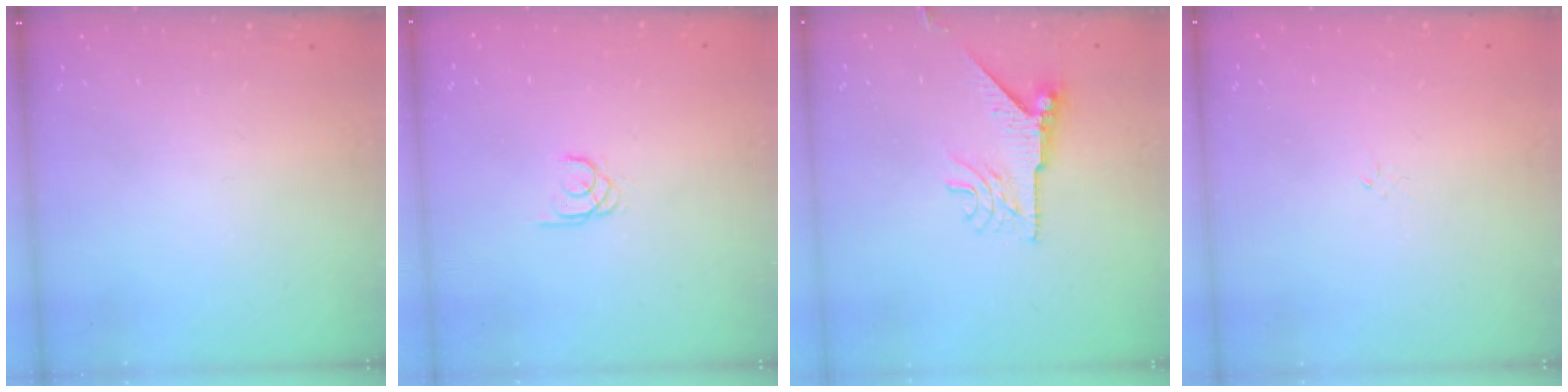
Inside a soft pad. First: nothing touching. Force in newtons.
{"total": 1.3, "press": 1.3, "slide": 0.1}
{"total": 9.4, "press": 9.3, "slide": 1.3}
{"total": 0.0}